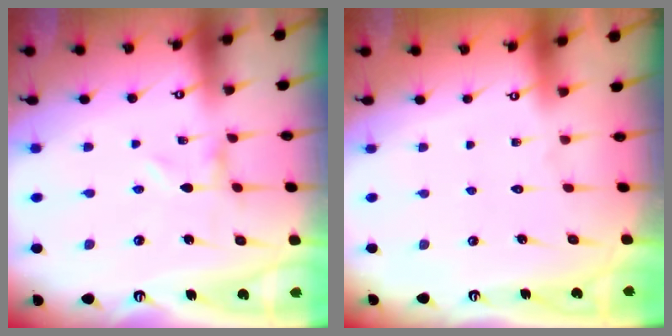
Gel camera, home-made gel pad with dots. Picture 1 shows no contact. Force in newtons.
{"total": 1.6, "press": 1.6, "slide": 0.1}